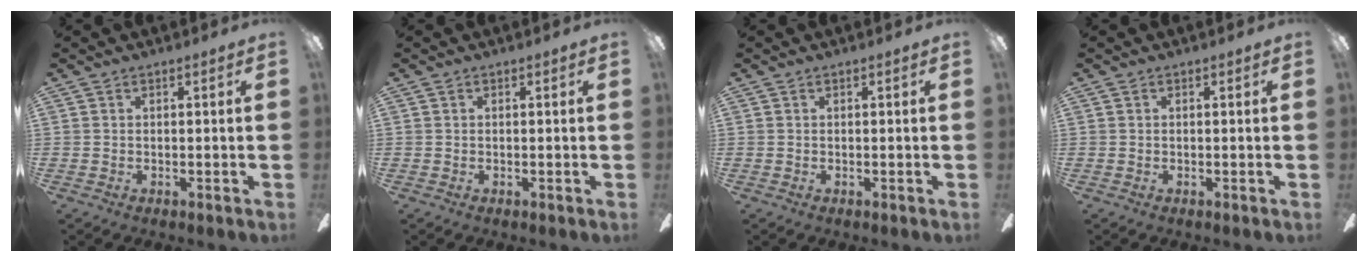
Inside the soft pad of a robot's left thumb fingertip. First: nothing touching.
{"total": 0.0}
{"total": 0.0}
{"total": 0.0}